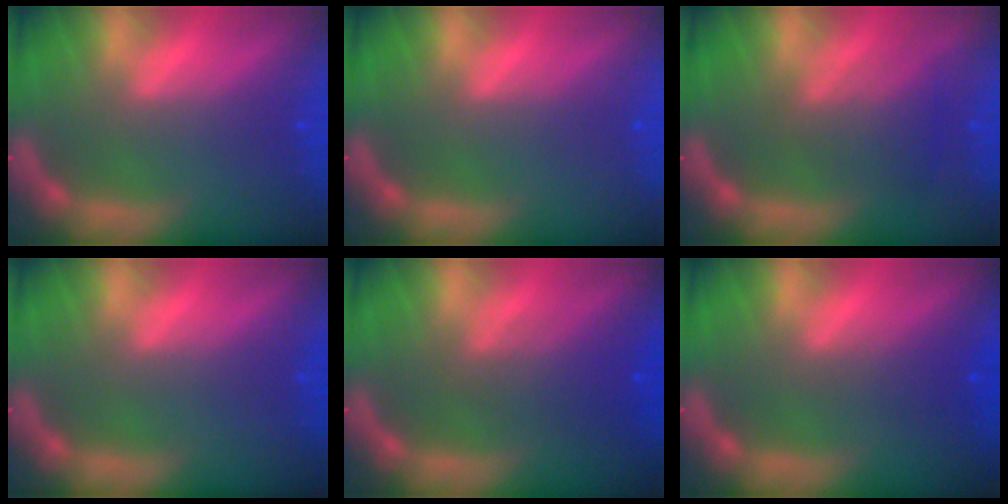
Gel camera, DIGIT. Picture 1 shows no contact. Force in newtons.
{"total": 0.0}
{"total": 3.5}
{"total": 0.0}
{"total": 3.6}
{"total": 2.0}